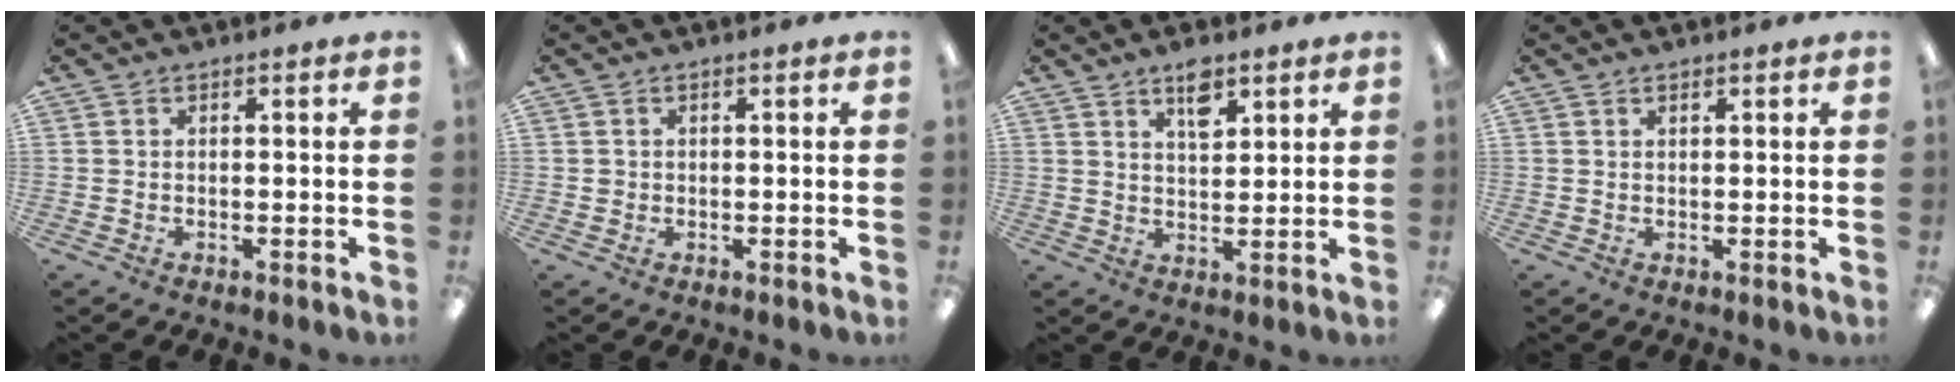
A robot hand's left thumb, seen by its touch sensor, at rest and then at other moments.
{"total": 0.9, "force": [0.2, 0.9, 0.1], "torque": [-0.002, 0.006, 0.002]}
{"total": 6.3, "force": [4.2, 2.8, 3.9], "torque": [-0.052, -0.018, 0.069]}
{"total": 0.9, "force": [0.8, 0.3, 0.4], "torque": [-0.008, 0.000, 0.014]}